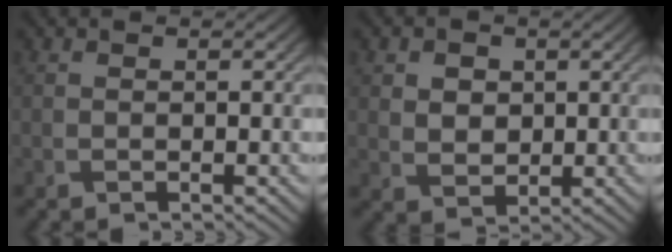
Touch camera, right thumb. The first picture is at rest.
{"total": 4.1, "force": [1.5, 3.2, 2.0], "torque": [-0.061, -0.001, 0.032]}